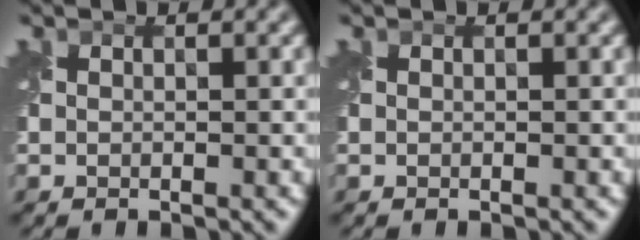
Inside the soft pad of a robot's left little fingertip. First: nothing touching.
{"total": 0.0}